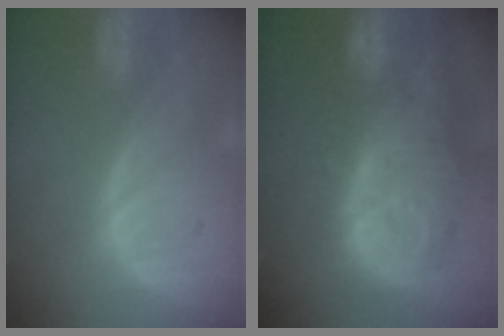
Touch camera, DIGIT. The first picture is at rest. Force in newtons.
{"total": 13.4, "press": 11.6, "slide": 6.6}